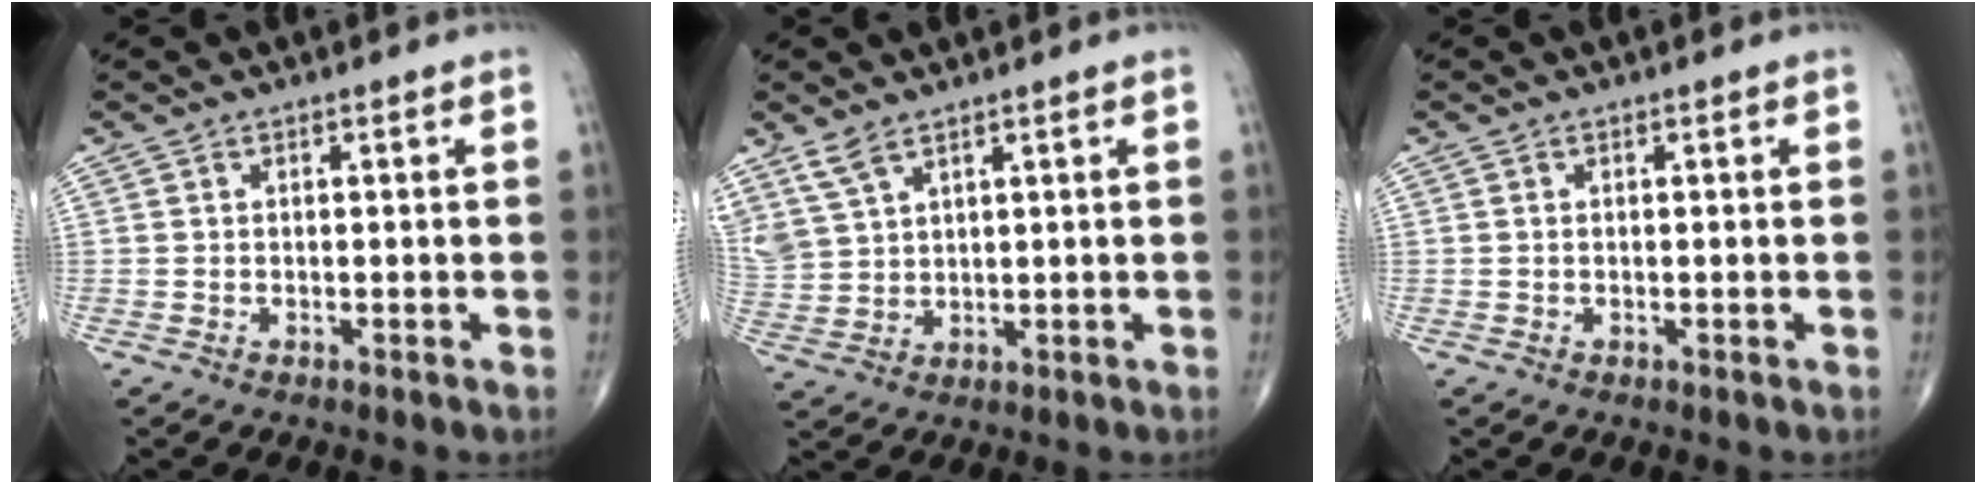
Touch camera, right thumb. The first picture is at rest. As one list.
[{"total": 5.6, "force": [4.1, 2.4, 3.0], "torque": [-0.064, -0.010, 0.097]}, {"total": 0.0}]